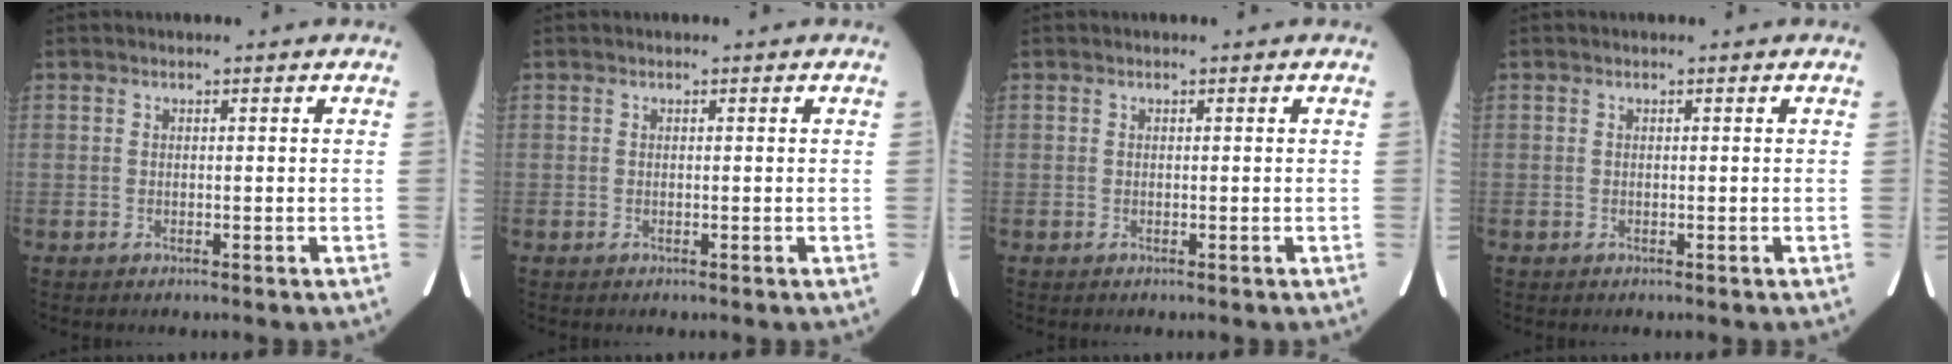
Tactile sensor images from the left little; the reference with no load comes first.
{"total": 0.0}
{"total": 0.0}
{"total": 0.0}